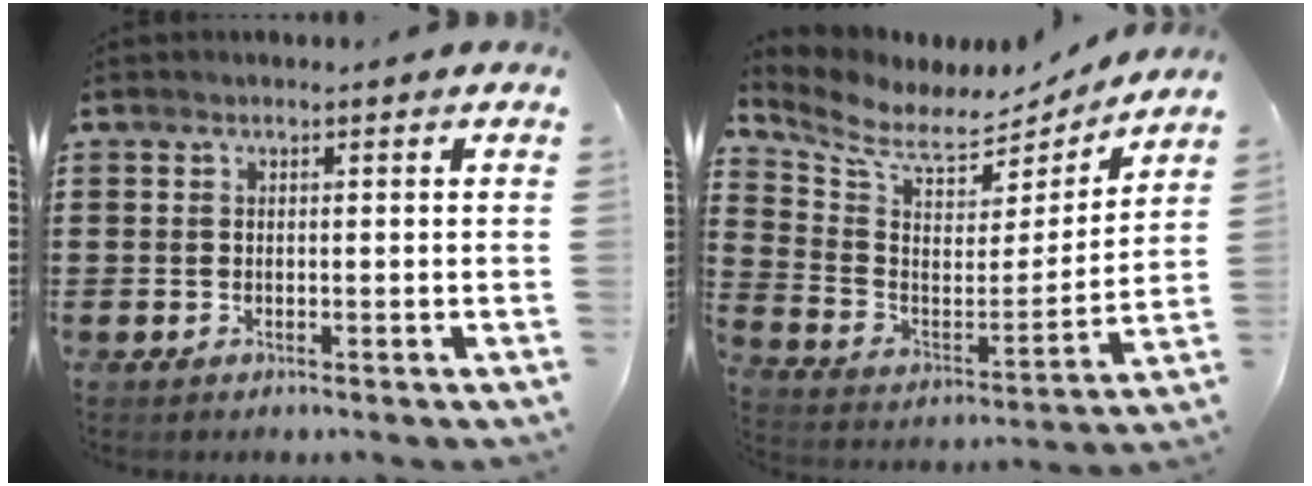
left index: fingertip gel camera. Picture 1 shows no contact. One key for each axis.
{"total": 7.4, "fx": 6.6, "fy": 2.2, "fz": 2.4, "tx": -0.085, "ty": -0.054, "tz": 0.115}